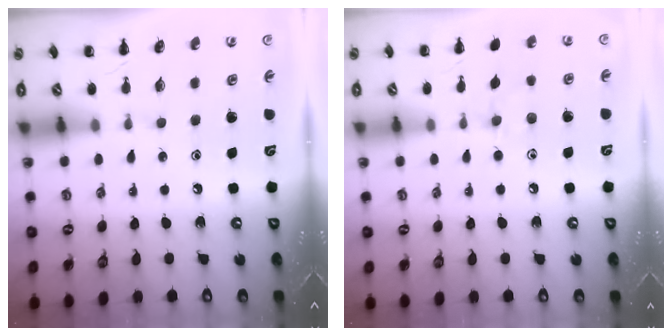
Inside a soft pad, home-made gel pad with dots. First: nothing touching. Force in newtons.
{"total": 6.4, "press": 6.2, "slide": 1.6}